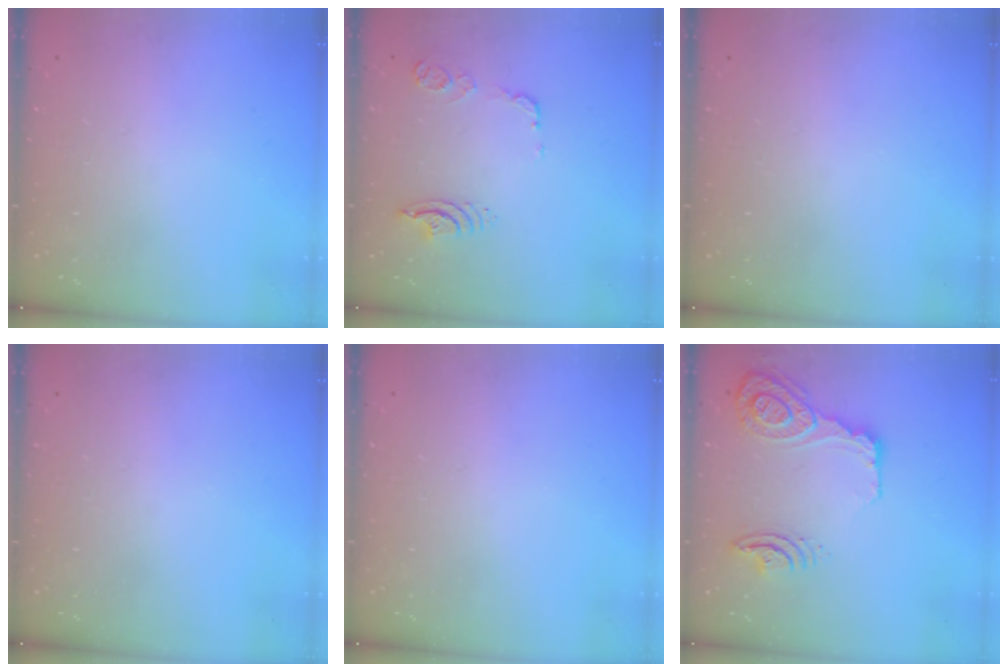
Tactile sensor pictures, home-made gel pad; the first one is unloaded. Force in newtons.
{"total": 10.8, "press": 10.7, "slide": 1.4}
{"total": 0.0}
{"total": 0.0}
{"total": 0.0}
{"total": 17.7, "press": 17.1, "slide": 4.4}